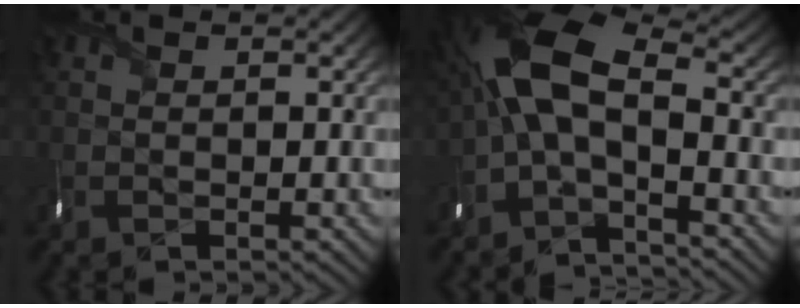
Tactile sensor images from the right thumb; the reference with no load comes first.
{"total": 11.1, "force": [-1.3, 4.9, 9.9], "torque": [-0.212, 0.024, -0.048]}